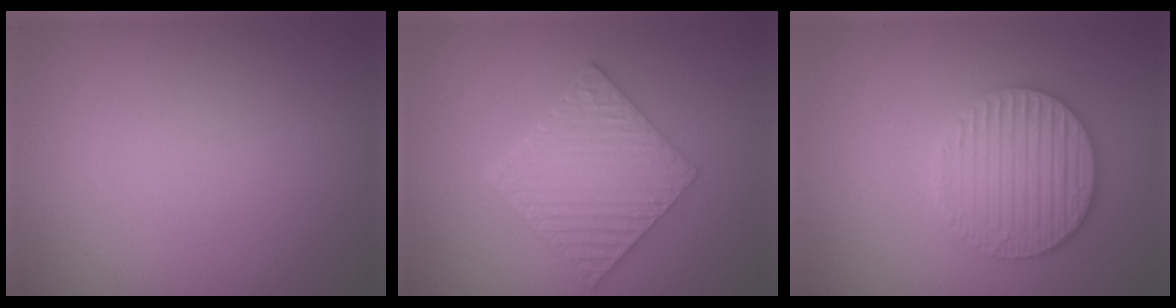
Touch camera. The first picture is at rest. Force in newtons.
{"total": 6.3, "press": 4.5, "slide": 4.4}
{"total": 3.5, "press": 3.5, "slide": 0.4}